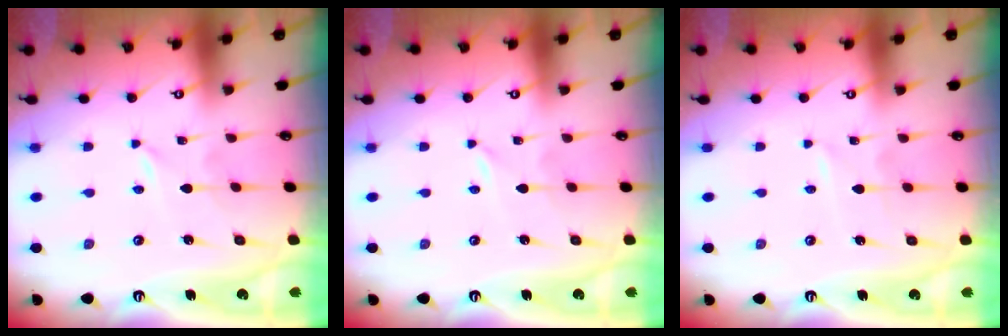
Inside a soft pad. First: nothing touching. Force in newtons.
{"total": 0.0}
{"total": 0.8, "press": 0.8, "slide": 0.1}